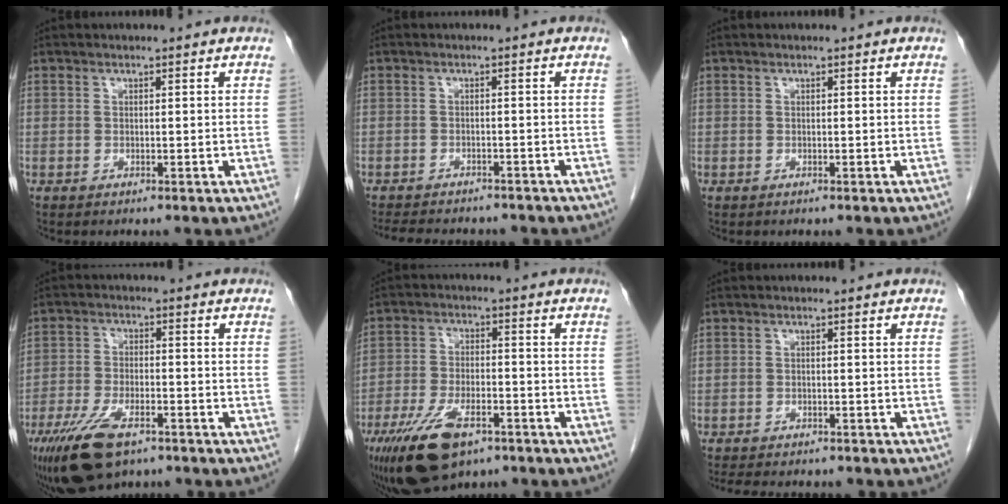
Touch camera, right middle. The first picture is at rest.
{"total": 12.3, "force": [-10.7, 3.7, 4.9], "torque": [-0.085, -0.002, -0.133]}
{"total": 0.0}
{"total": 10.5, "force": [-6.9, 4.0, 6.9], "torque": [-0.136, -0.013, -0.119]}
{"total": 11.8, "force": [-7.4, 4.7, 8.0], "torque": [-0.155, -0.009, -0.126]}
{"total": 10.8, "force": [-9.3, 3.2, 4.5], "torque": [-0.070, -0.002, -0.116]}